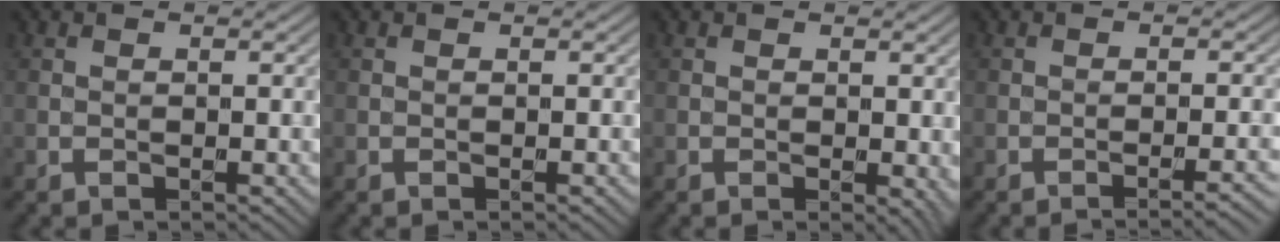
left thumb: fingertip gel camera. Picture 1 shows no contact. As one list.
[{"total": 0.0}, {"total": 2.1, "force": [-0.2, 1.1, 1.7], "torque": [-0.020, -0.008, 0.000]}, {"total": 2.9, "force": [-1.9, 0.4, 2.2], "torque": [-0.026, 0.011, -0.036]}]